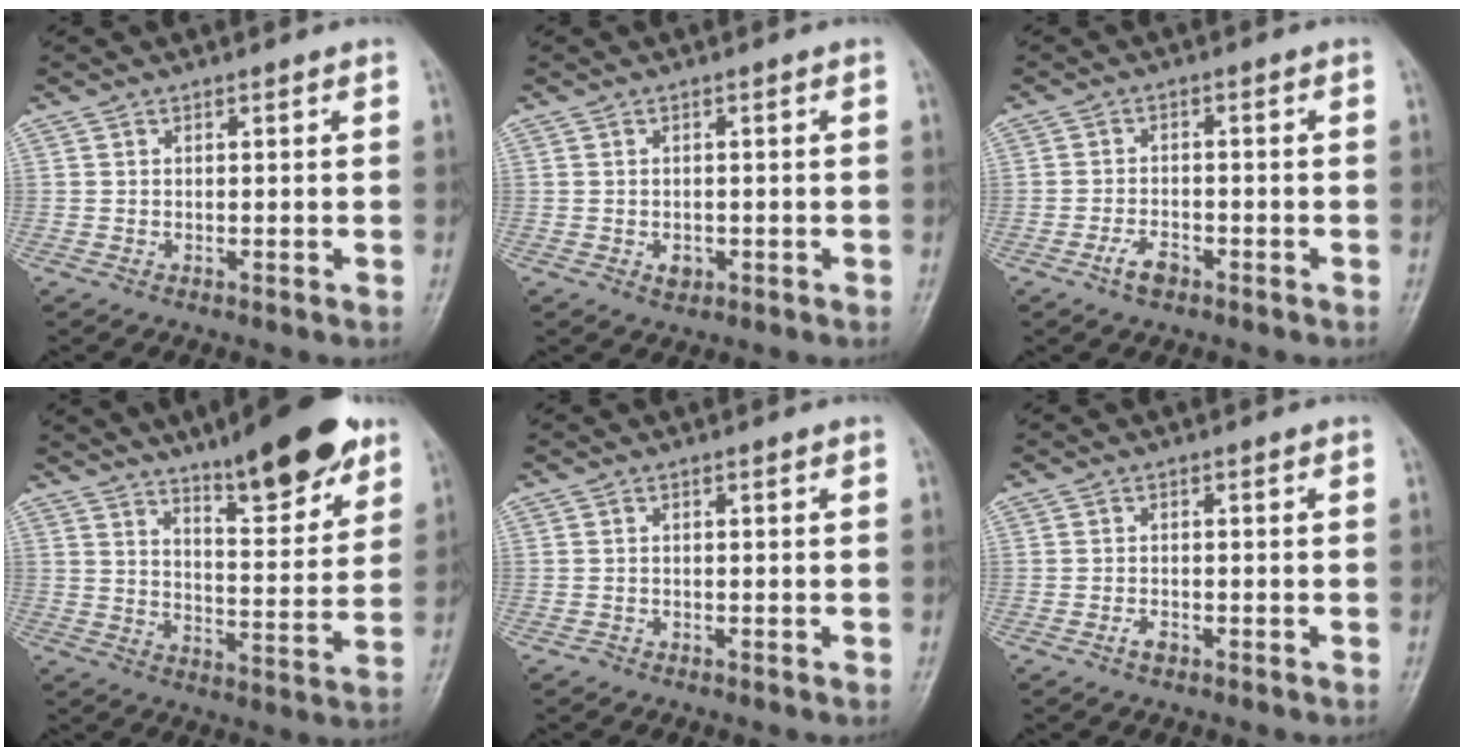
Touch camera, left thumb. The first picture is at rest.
{"total": 2.2, "force": [-0.8, 1.7, 1.2], "torque": [-0.009, 0.004, -0.009]}
{"total": 3.7, "force": [-2.3, 1.8, 2.2], "torque": [-0.040, 0.017, -0.042]}
{"total": 15.6, "force": [10.8, 4.1, 10.6], "torque": [-0.122, -0.059, 0.165]}
{"total": 0.9, "force": [-0.6, 0.6, 0.0], "torque": [0.001, 0.001, -0.018]}
{"total": 1.8, "force": [-1.1, 0.9, 1.0], "torque": [-0.020, 0.008, -0.021]}